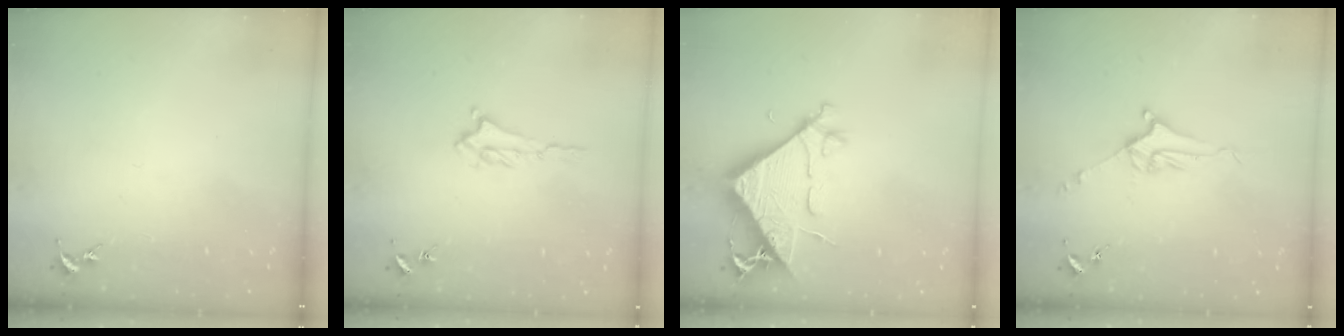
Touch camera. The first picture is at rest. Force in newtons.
{"total": 1.2, "press": 1.1, "slide": 0.5}
{"total": 8.2, "press": 8.1, "slide": 1.2}
{"total": 5.1, "press": 5.1, "slide": 0.6}